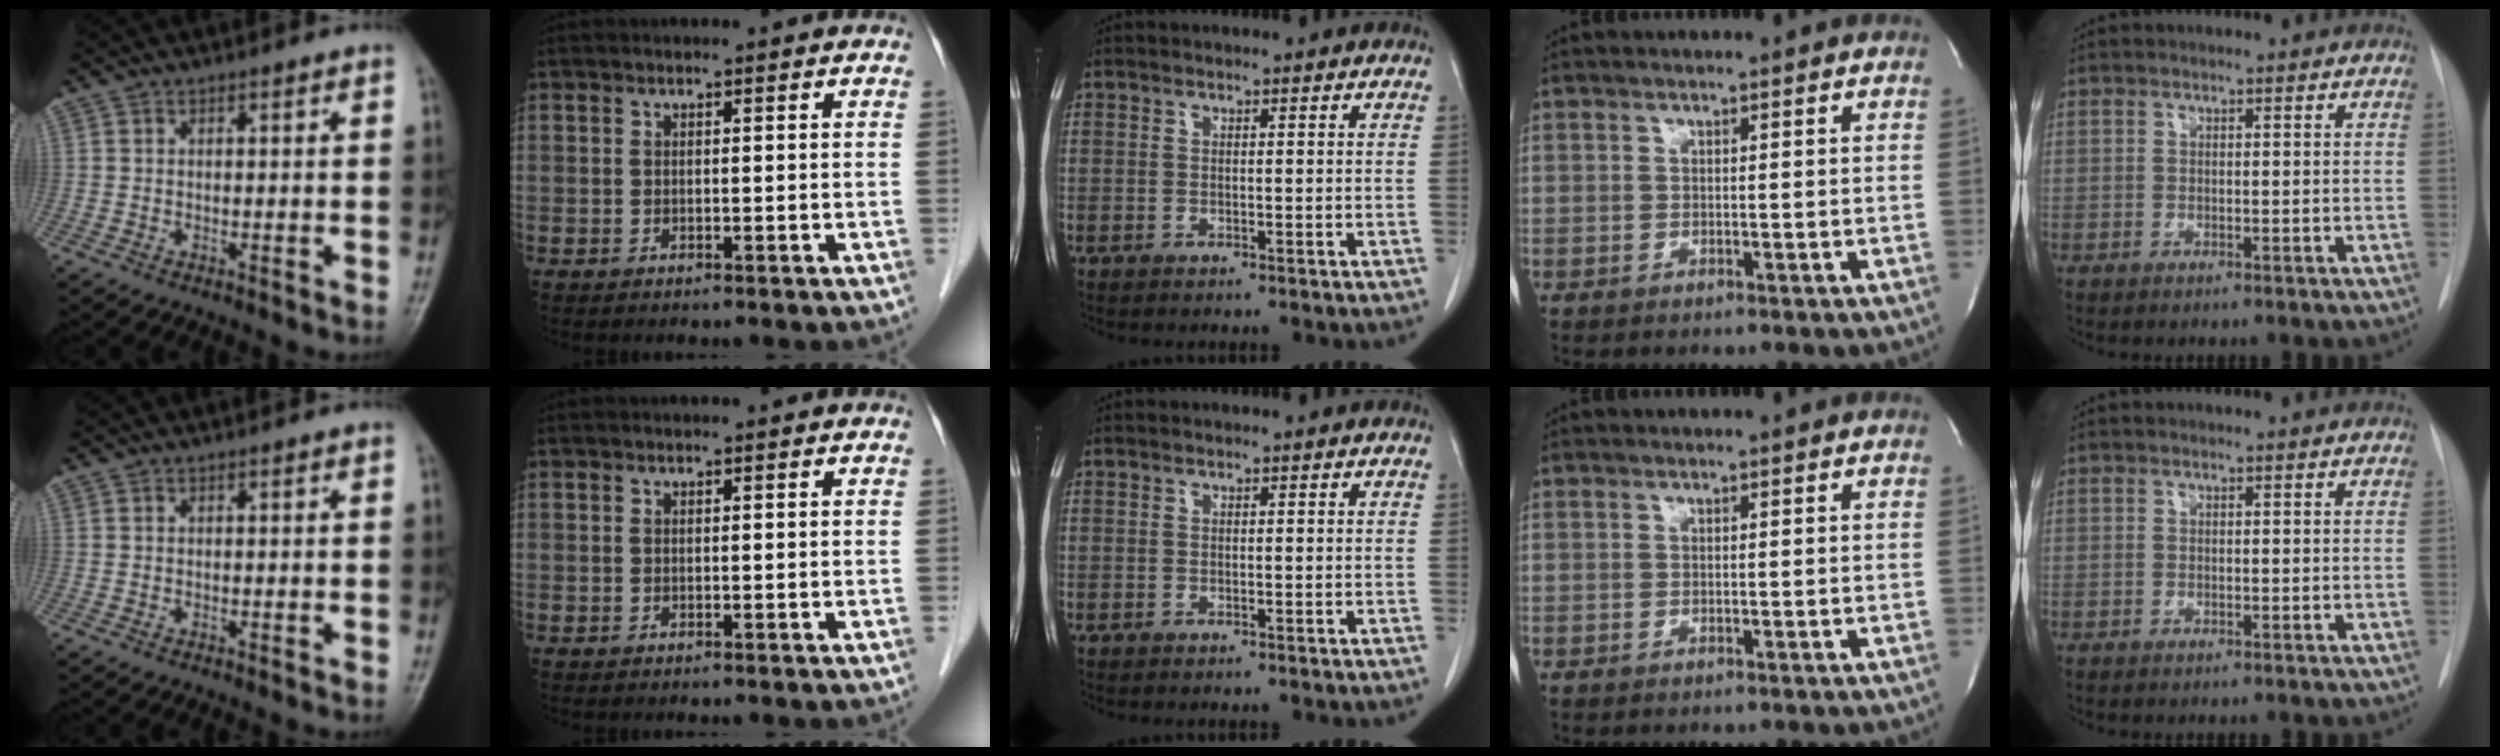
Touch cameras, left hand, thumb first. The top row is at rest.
{}